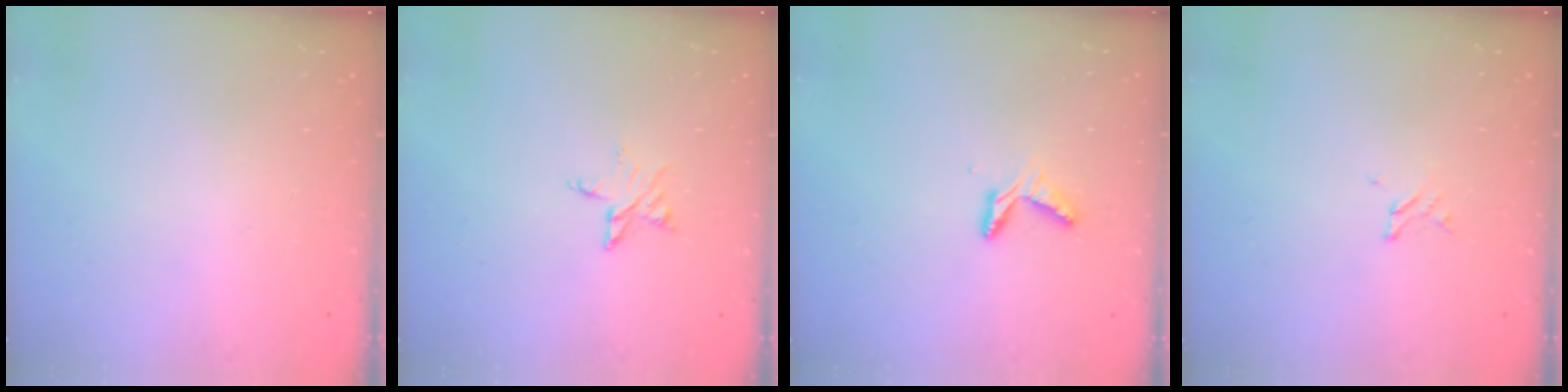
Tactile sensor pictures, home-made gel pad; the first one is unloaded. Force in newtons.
{"total": 6.4, "press": 6.4, "slide": 0.5}
{"total": 5.0, "press": 4.9, "slide": 0.5}
{"total": 1.2, "press": 1.2, "slide": 0.1}